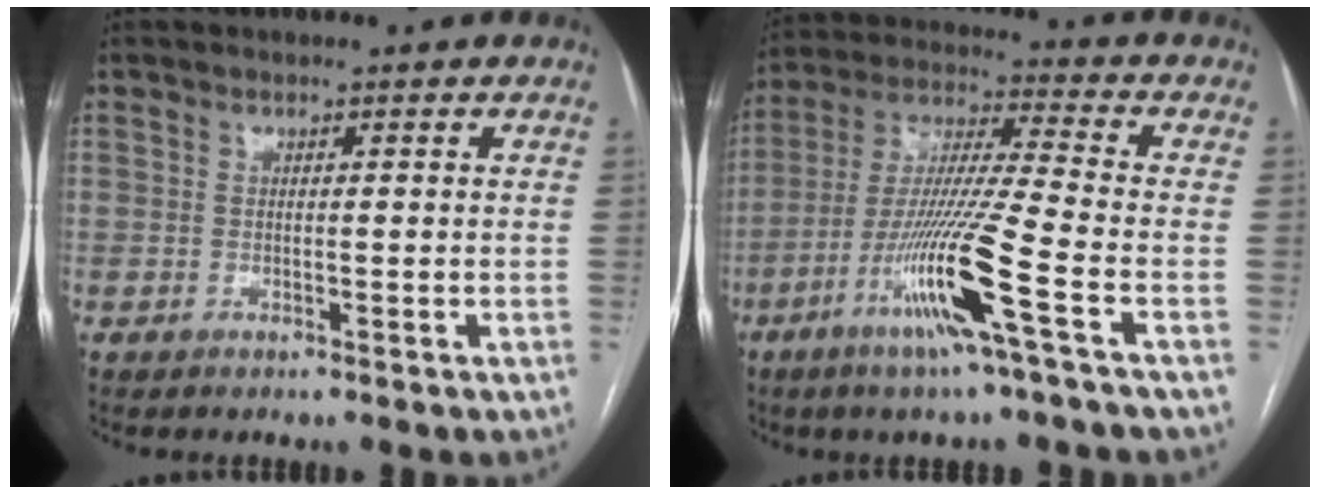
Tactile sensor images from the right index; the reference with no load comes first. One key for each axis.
{"total": 14.7, "fx": -6.7, "fy": -1.6, "fz": 13.0, "tx": -0.263, "ty": -0.019, "tz": -0.129}